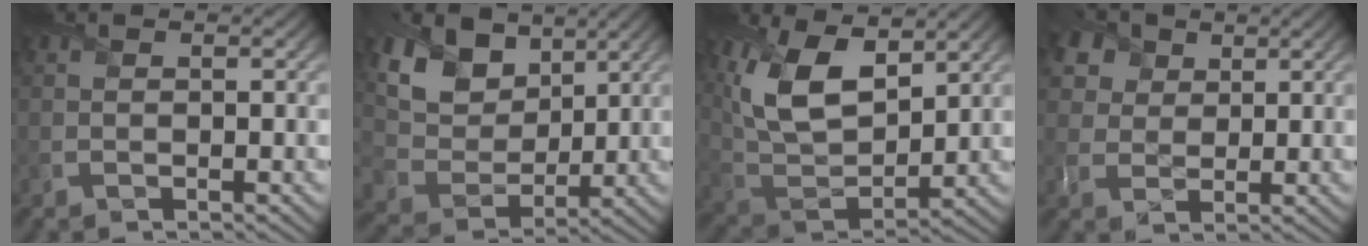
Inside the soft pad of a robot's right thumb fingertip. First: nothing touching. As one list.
[{"total": 11.3, "force": [5.8, 7.9, 5.7], "torque": [-0.152, 0.005, 0.104]}, {"total": 13.1, "force": [6.0, 6.6, 9.6], "torque": [-0.225, 0.000, 0.117]}, {"total": 7.3, "force": [4.0, 5.1, 3.2], "torque": [-0.113, 0.015, 0.065]}]